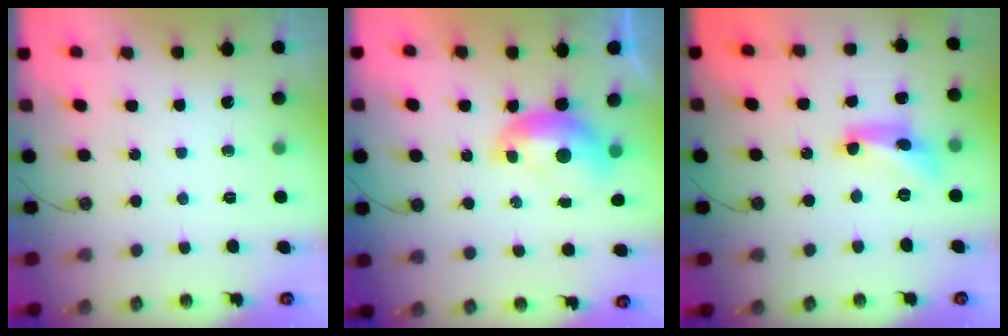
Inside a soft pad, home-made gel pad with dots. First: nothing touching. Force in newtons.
{"total": 1.6, "press": 1.5, "slide": 0.3}
{"total": 8.6, "press": 8.6, "slide": 0.4}